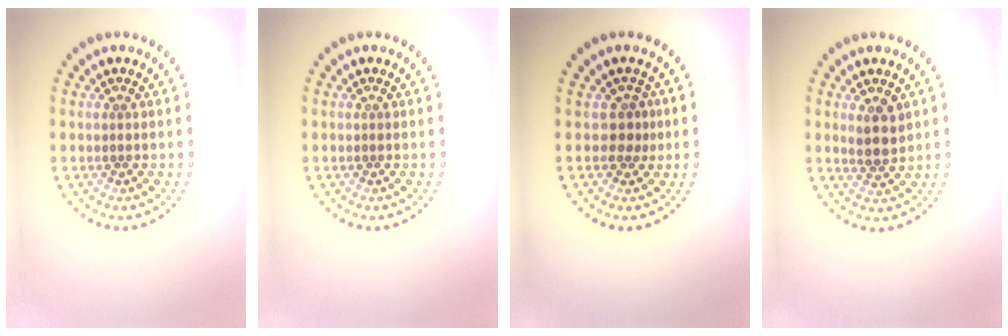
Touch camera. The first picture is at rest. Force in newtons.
{"total": 0.0}
{"total": 1.7, "press": 1.3, "slide": 1.1}
{"total": 2.4, "press": 2.2, "slide": 1.0}